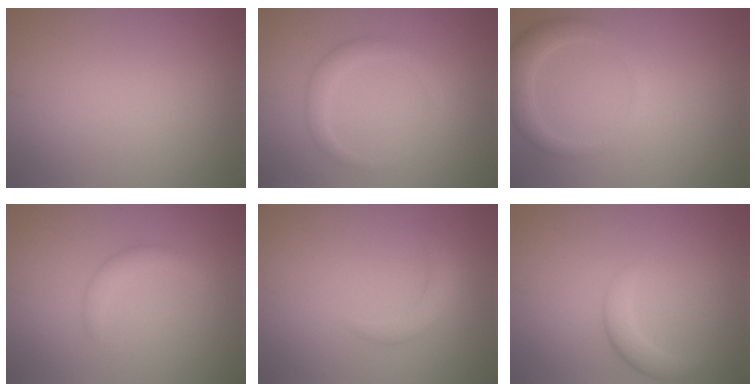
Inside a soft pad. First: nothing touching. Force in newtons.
{"total": 2.3, "press": 2.3, "slide": 0.2}
{"total": 2.9, "press": 2.9, "slide": 0.1}
{"total": 1.9, "press": 1.8, "slide": 0.3}
{"total": 2.0, "press": 2.0, "slide": 0.1}
{"total": 1.9, "press": 1.9, "slide": 0.2}